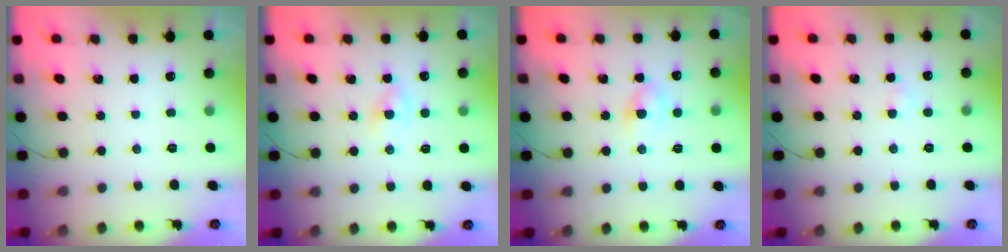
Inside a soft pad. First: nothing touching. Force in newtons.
{"total": 2.0, "press": 1.9, "slide": 0.7}
{"total": 4.0, "press": 3.7, "slide": 1.4}
{"total": 1.3, "press": 1.1, "slide": 0.7}